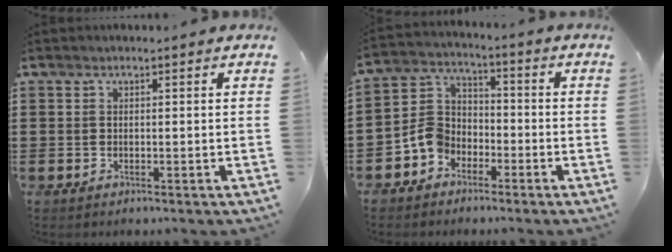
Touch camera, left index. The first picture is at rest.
{"total": 5.7, "force": [-3.2, 4.5, 1.5], "torque": [-0.057, 0.012, -0.069]}